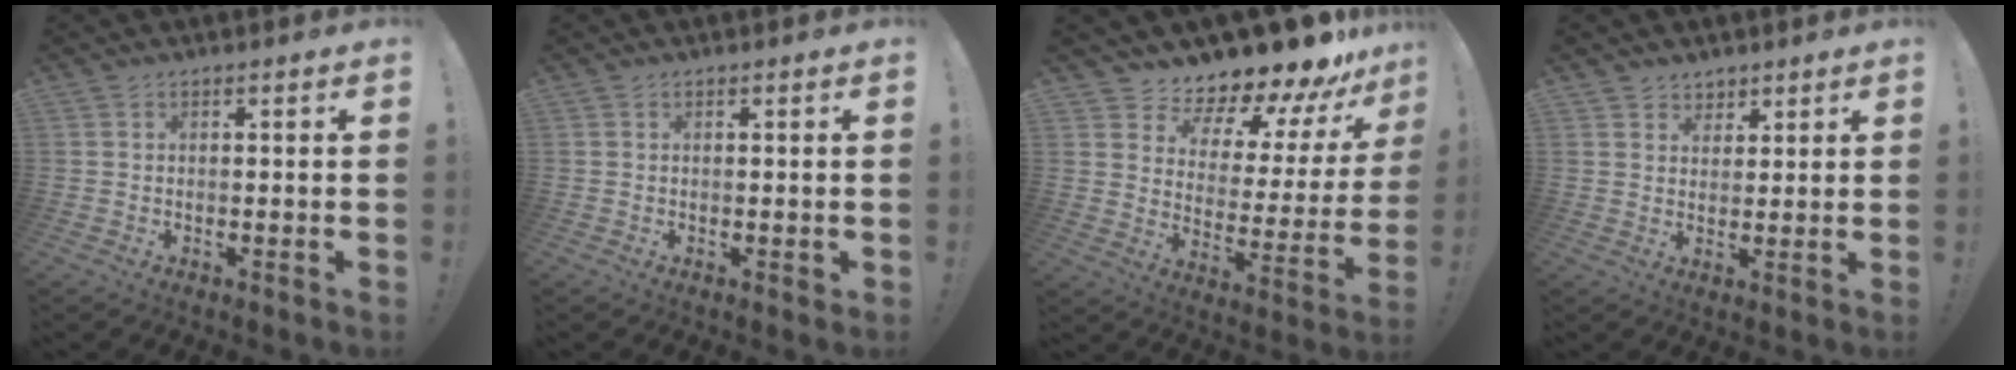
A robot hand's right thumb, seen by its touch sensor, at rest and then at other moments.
{"total": 0.6, "force": [0.2, 0.3, 0.5], "torque": [-0.004, 0.000, 0.004]}
{"total": 10.5, "force": [10.1, 2.2, 1.7], "torque": [-0.029, -0.117, 0.168]}
{"total": 4.2, "force": [3.2, 2.8, 0.0], "torque": [0.016, -0.025, 0.057]}